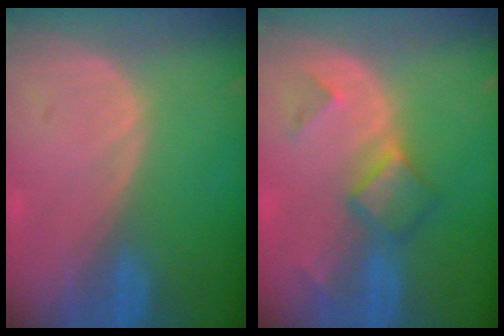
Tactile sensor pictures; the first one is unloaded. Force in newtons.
{"total": 4.9, "press": 4.8, "slide": 0.9}